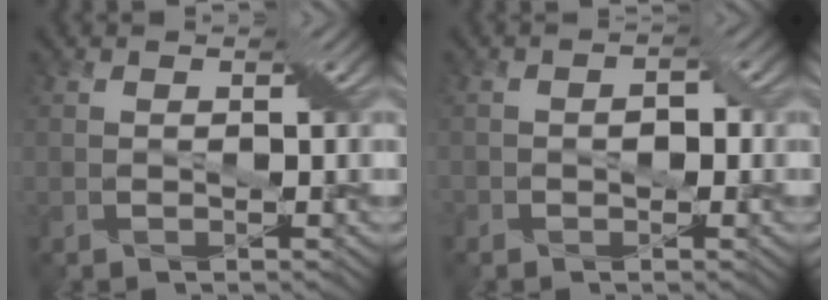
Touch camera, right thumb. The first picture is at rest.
{"total": 2.0, "force": [-0.6, 1.4, 1.3], "torque": [-0.020, 0.001, -0.011]}